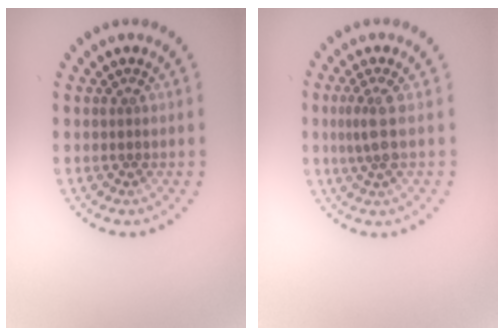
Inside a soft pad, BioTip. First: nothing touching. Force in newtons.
{"total": 1.9, "press": 1.5, "slide": 1.2}